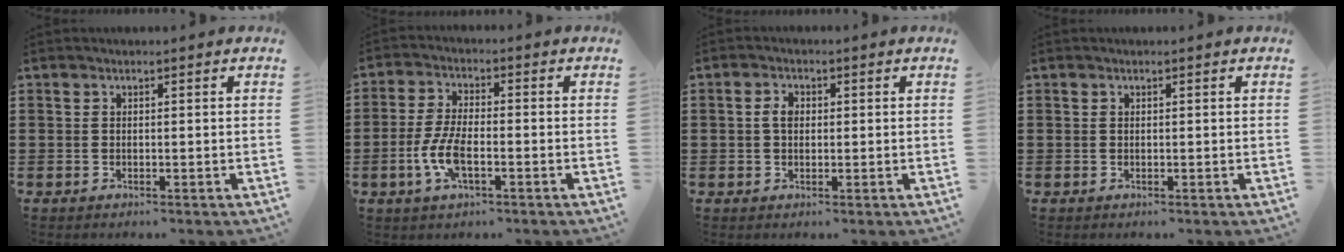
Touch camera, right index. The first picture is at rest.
{"total": 6.4, "force": [-2.1, 2.3, 5.5], "torque": [-0.131, -0.008, -0.045]}
{"total": 2.5, "force": [0.2, 1.6, 1.9], "torque": [-0.039, 0.008, 0.003]}
{"total": 0.0}